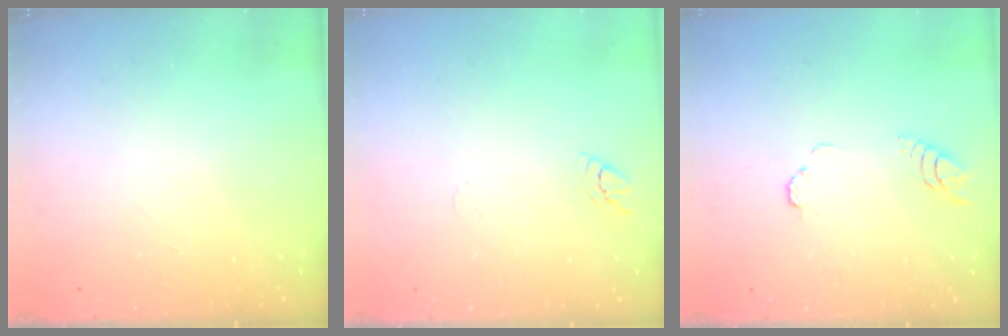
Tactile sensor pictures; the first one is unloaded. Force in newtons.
{"total": 3.1, "press": 3.1, "slide": 0.3}
{"total": 3.9, "press": 3.9, "slide": 0.3}